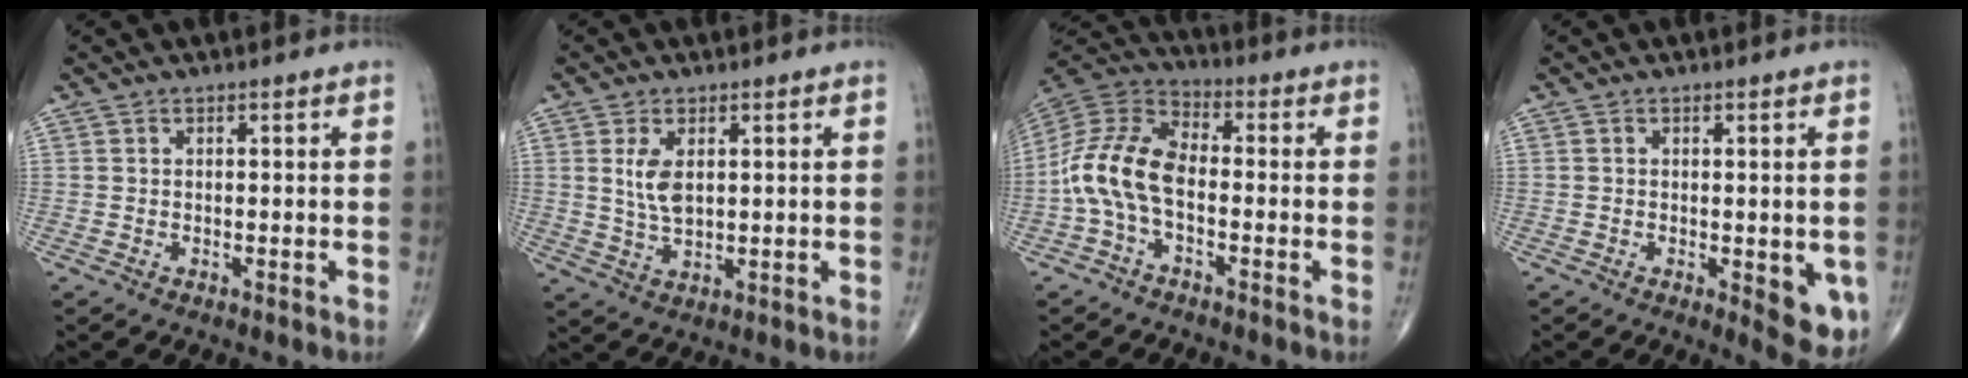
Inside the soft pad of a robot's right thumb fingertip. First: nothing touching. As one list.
[{"total": 5.3, "force": [1.3, 2.8, 4.4], "torque": [-0.084, -0.010, 0.031]}, {"total": 12.5, "force": [-2.4, 7.0, 10.1], "torque": [-0.204, 0.035, -0.056]}, {"total": 7.4, "force": [-1.8, 2.9, 6.5], "torque": [-0.061, -0.013, -0.019]}]